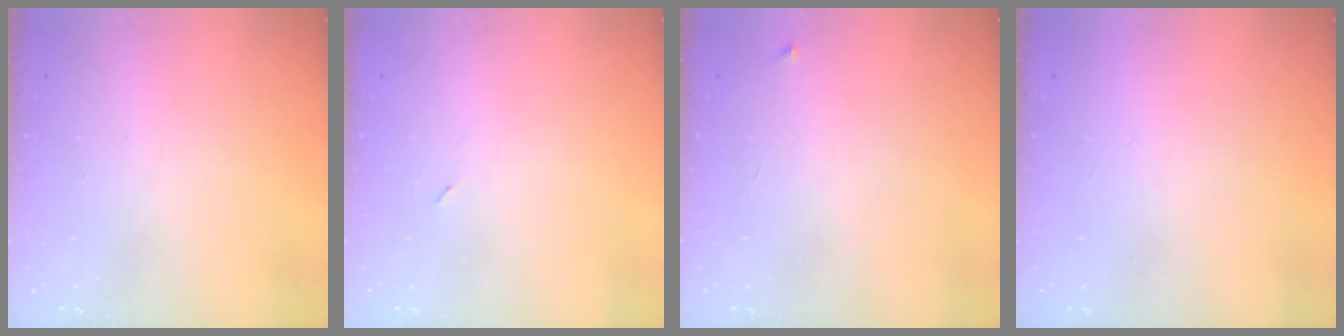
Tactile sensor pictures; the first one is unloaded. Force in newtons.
{"total": 2.2, "press": 2.1, "slide": 0.9}
{"total": 2.3, "press": 2.3, "slide": 0.3}
{"total": 1.5, "press": 1.5, "slide": 0.1}